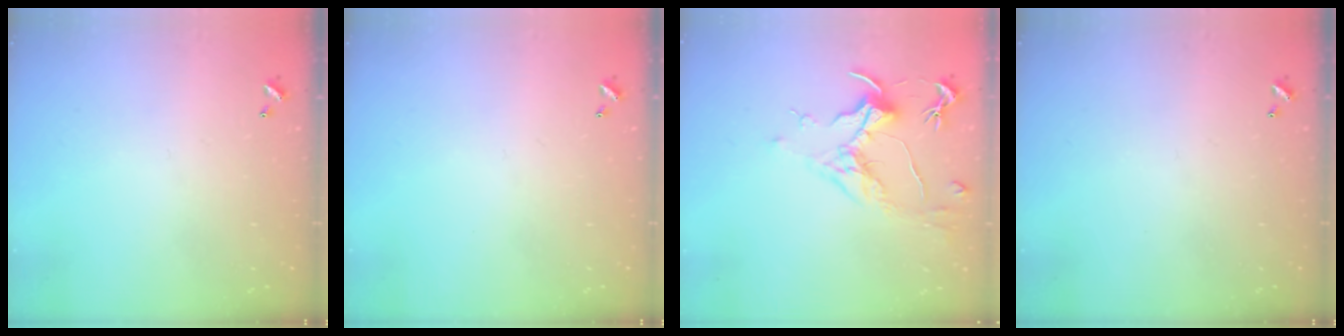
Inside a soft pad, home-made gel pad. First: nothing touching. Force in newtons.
{"total": 0.0}
{"total": 1.6, "press": 1.4, "slide": 0.7}
{"total": 0.0}